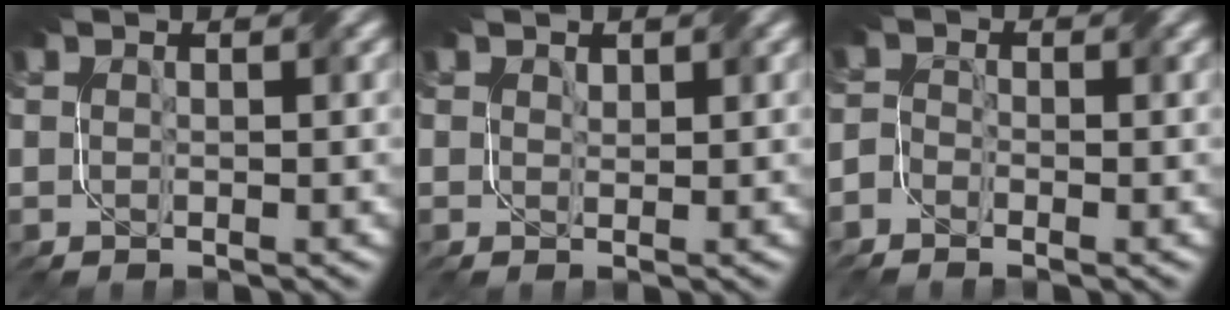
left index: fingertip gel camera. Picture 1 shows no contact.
{"total": 0.5, "force": [0.5, 0.2, -0.1], "torque": [-0.001, -0.003, 0.008]}
{"total": 1.5, "force": [-1.3, 0.7, 0.1], "torque": [0.005, 0.004, -0.034]}